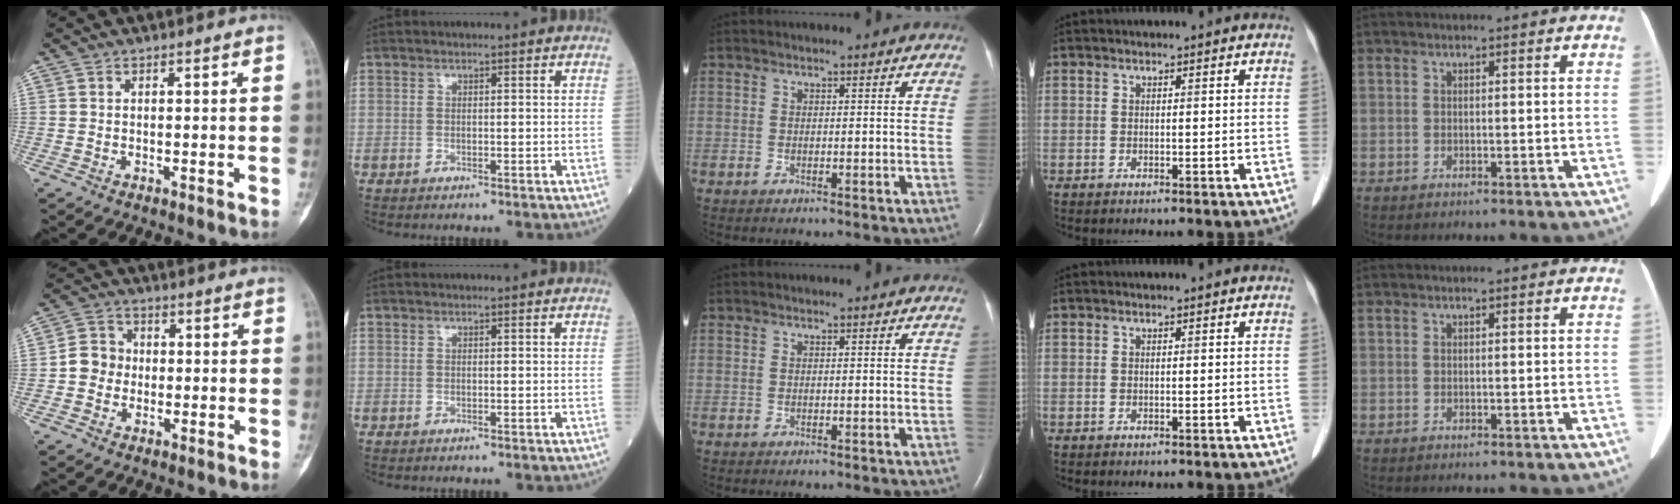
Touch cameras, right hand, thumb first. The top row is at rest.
{"thumb": {"total": 5.5, "force": [-0.7, 5.0, 2.1], "torque": [-0.016, 0.017, -0.023]}}